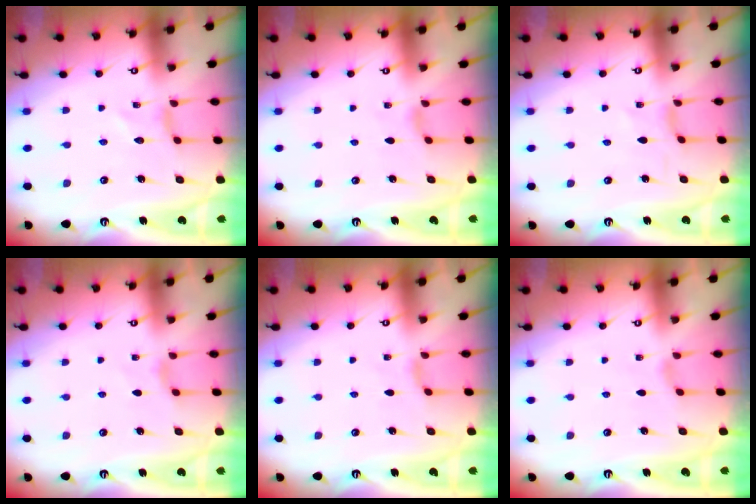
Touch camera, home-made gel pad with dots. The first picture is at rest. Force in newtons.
{"total": 2.4, "press": 2.4, "slide": 0.4}
{"total": 2.0, "press": 2.0, "slide": 0.3}
{"total": 2.7, "press": 2.6, "slide": 0.5}
{"total": 2.6, "press": 2.6, "slide": 0.5}
{"total": 1.1, "press": 1.1, "slide": 0.4}